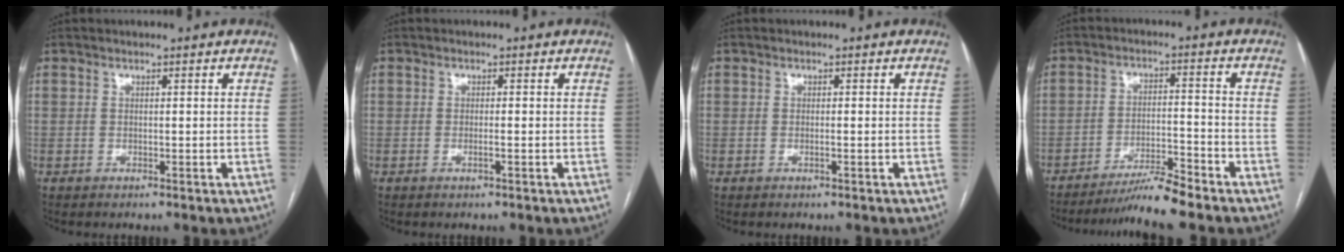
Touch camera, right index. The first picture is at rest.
{"total": 1.0, "force": [-0.4, 0.0, 0.9], "torque": [-0.019, 0.000, -0.007]}
{"total": 0.6, "force": [-0.2, 0.0, 0.5], "torque": [-0.009, 0.000, -0.003]}
{"total": 6.5, "force": [-5.9, -0.8, 2.8], "torque": [-0.044, -0.013, -0.104]}